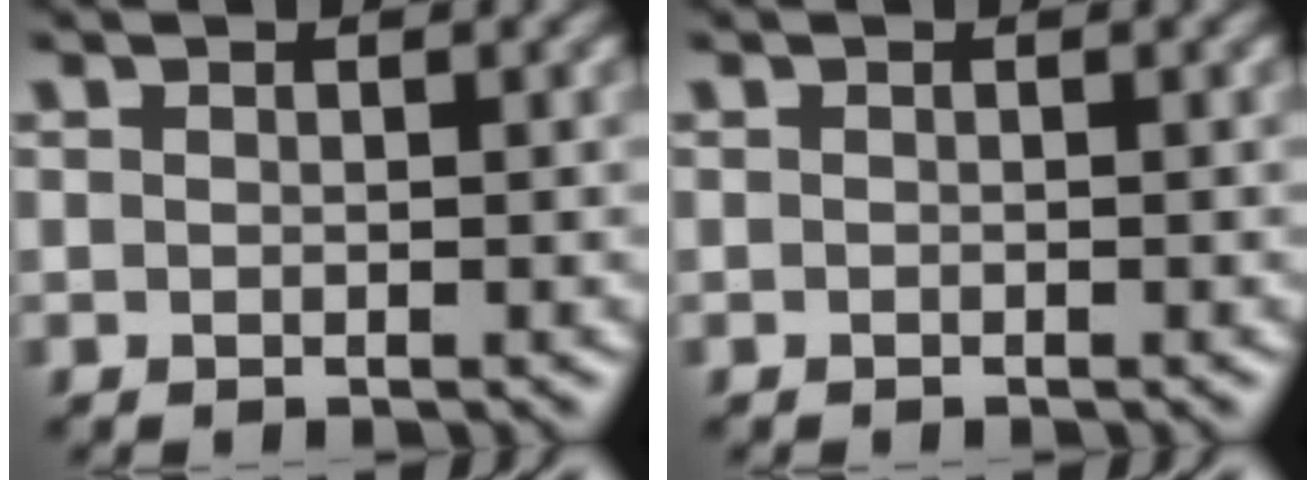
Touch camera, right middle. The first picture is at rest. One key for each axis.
{"total": 0.0}